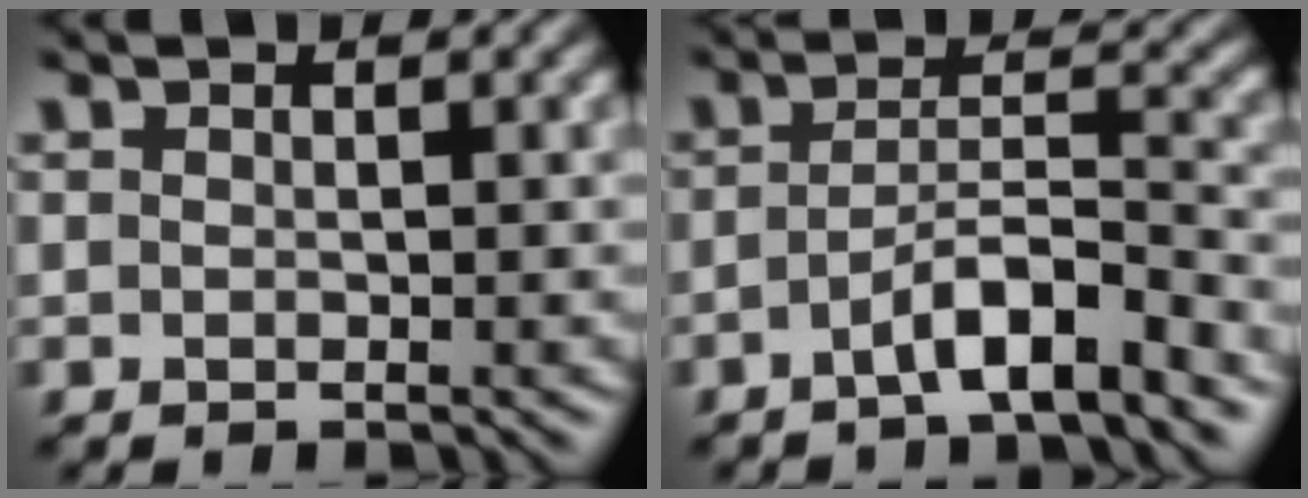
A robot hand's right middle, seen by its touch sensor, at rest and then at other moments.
{"total": 4.7, "force": [-2.8, 0.9, 3.7], "torque": [-0.062, 0.010, -0.052]}